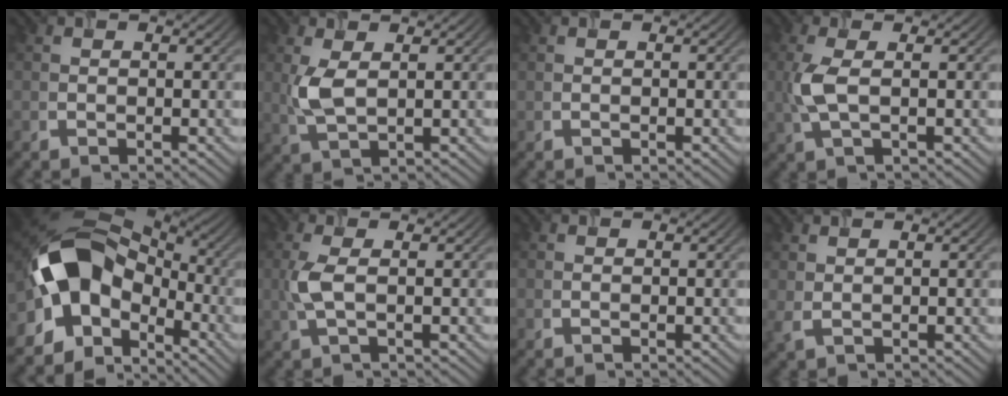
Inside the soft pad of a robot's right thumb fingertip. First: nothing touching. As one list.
[{"total": 4.5, "force": [0.9, 2.1, 3.9], "torque": [-0.101, 0.002, 0.021]}, {"total": 0.0}, {"total": 4.1, "force": [0.2, 1.4, 3.8], "torque": [-0.104, 0.003, 0.000]}, {"total": 15.2, "force": [-3.7, 10.0, 10.9], "torque": [-0.207, 0.007, -0.085]}, {"total": 3.6, "force": [0.1, 1.1, 3.4], "torque": [-0.089, 0.003, 0.000]}, {"total": 0.0}, {"total": 1.5, "force": [0.8, 0.6, 1.1], "torque": [-0.035, 0.001, 0.017]}]